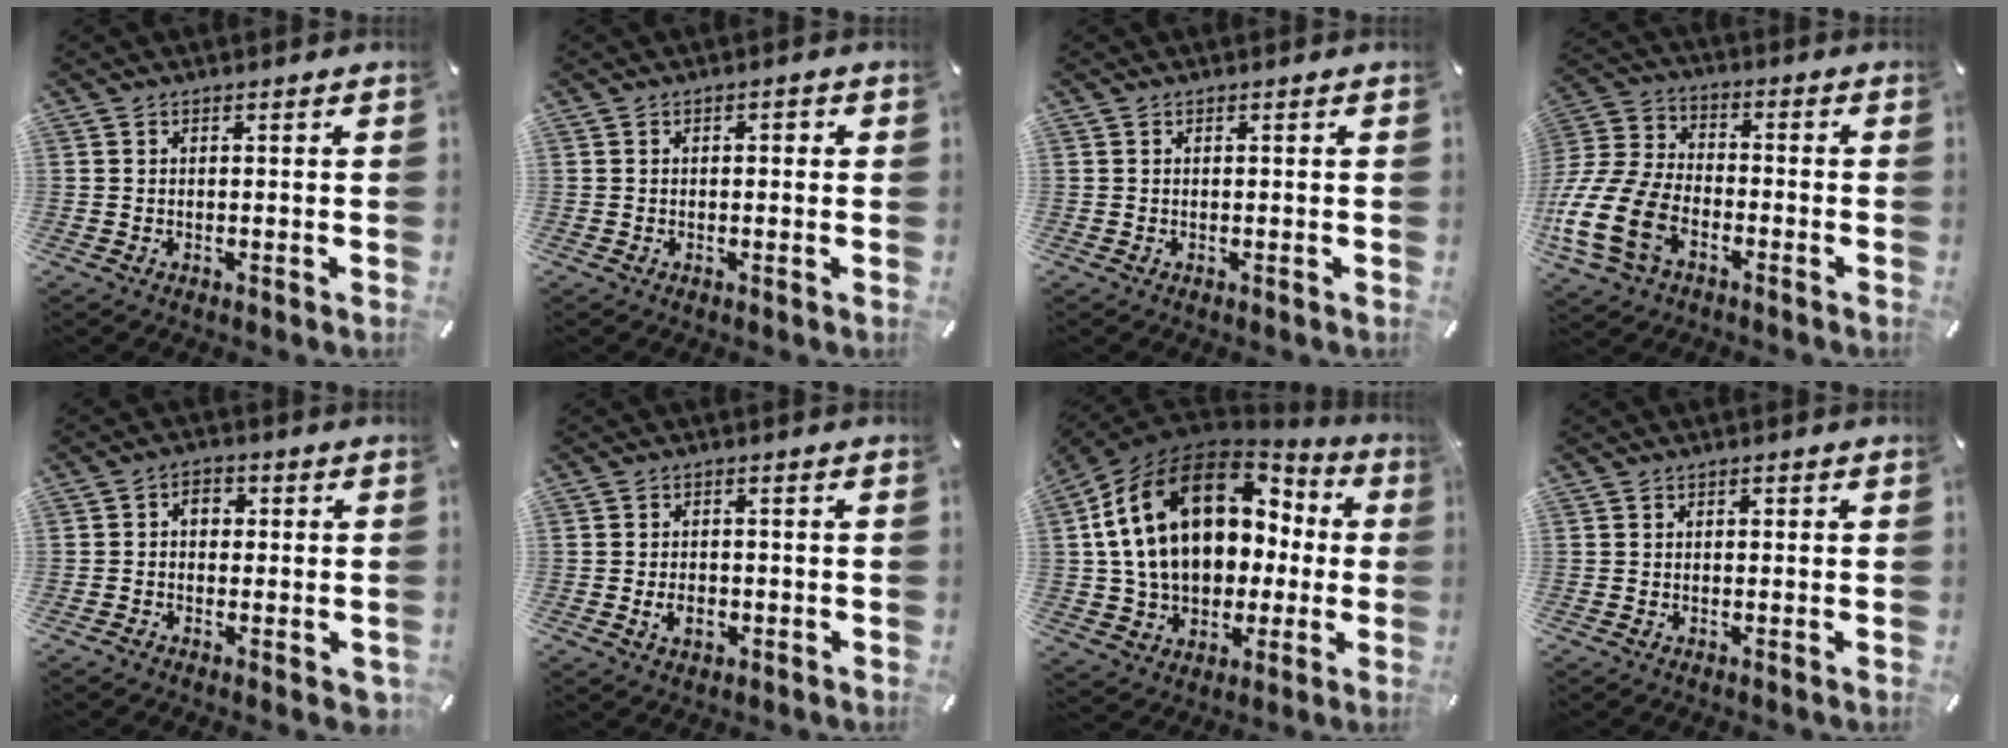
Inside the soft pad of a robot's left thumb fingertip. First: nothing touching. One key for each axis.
{"total": 1.4, "fx": -0.1, "fy": 0.7, "fz": 1.3, "tx": -0.025, "ty": 0.005, "tz": -0.003}
{"total": 0.0}
{"total": 16.0, "fx": -7.2, "fy": 10.8, "fz": 9.3, "tx": -0.206, "ty": 0.034, "tz": -0.133}
{"total": 3.9, "fx": -0.5, "fy": 3.1, "fz": 2.3, "tx": -0.030, "ty": 0.008, "tz": -0.014}
{"total": 3.9, "fx": -1.1, "fy": 2.6, "fz": 2.6, "tx": -0.053, "ty": 0.005, "tz": -0.021}
{"total": 22.4, "fx": 5.3, "fy": 15.7, "fz": 15.2, "tx": -0.296, "ty": -0.010, "tz": 0.094}
{"total": 0.6, "fx": 0.1, "fy": 0.5, "fz": 0.4, "tx": -0.009, "ty": 0.003, "tz": 0.000}